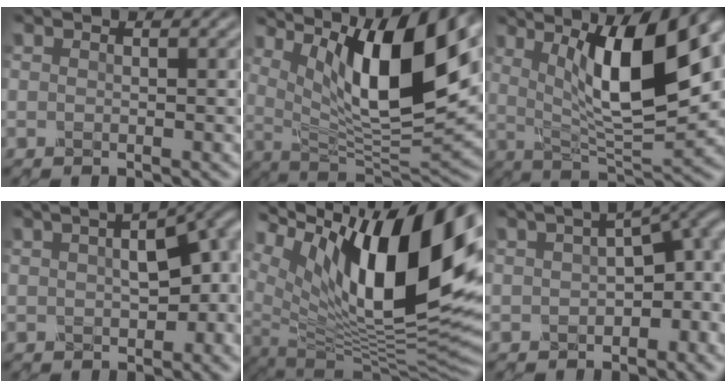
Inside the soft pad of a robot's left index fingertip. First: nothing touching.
{"total": 13.4, "force": [5.4, 3.8, 11.7], "torque": [-0.180, 0.001, 0.094]}
{"total": 13.2, "force": [4.0, 3.9, 12.0], "torque": [-0.181, 0.005, 0.067]}
{"total": 11.3, "force": [1.9, 6.3, 9.2], "torque": [-0.099, 0.027, 0.031]}
{"total": 17.4, "force": [6.7, 6.9, 14.5], "torque": [-0.242, 0.007, 0.111]}
{"total": 8.7, "force": [-0.3, 5.1, 7.1], "torque": [-0.070, -0.001, 0.000]}